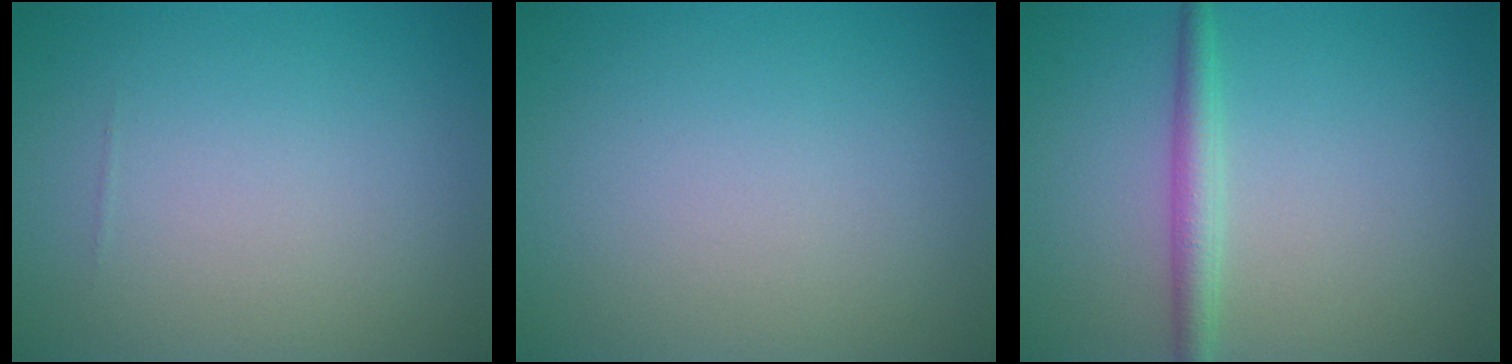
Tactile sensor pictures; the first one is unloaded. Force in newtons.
{"total": 0.0}
{"total": 2.3, "press": 2.3, "slide": 0.0}